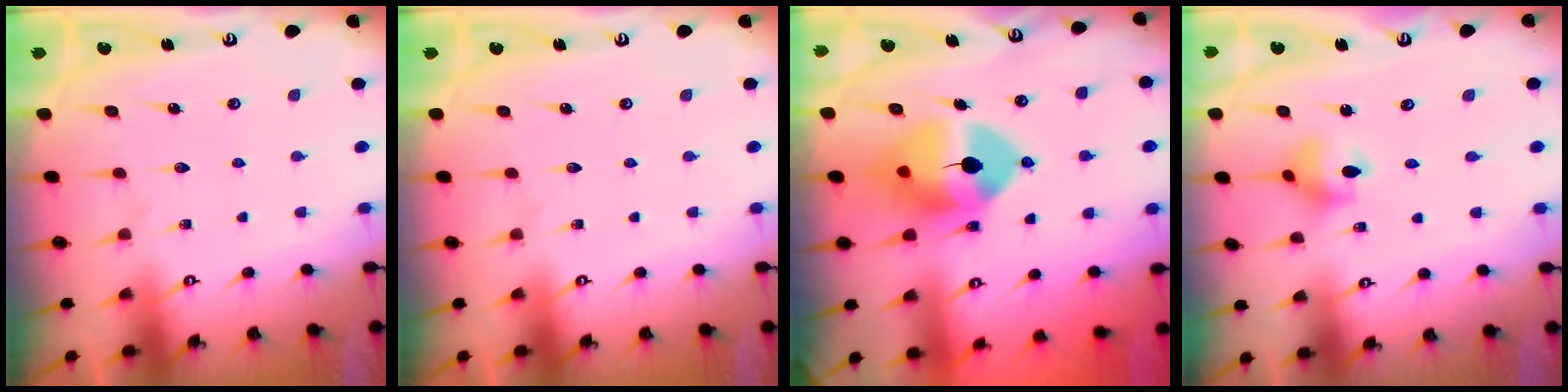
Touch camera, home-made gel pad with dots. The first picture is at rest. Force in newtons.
{"total": 0.0}
{"total": 12.0, "press": 11.8, "slide": 1.9}
{"total": 5.2, "press": 5.2, "slide": 0.2}